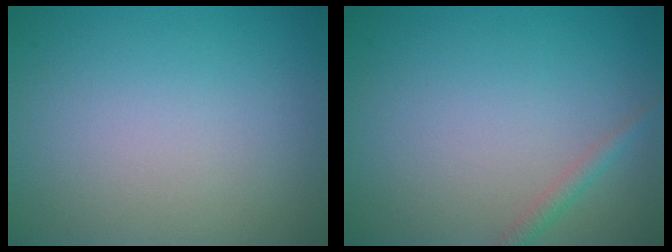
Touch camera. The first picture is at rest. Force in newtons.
{"total": 1.2, "press": 1.2, "slide": 0.1}